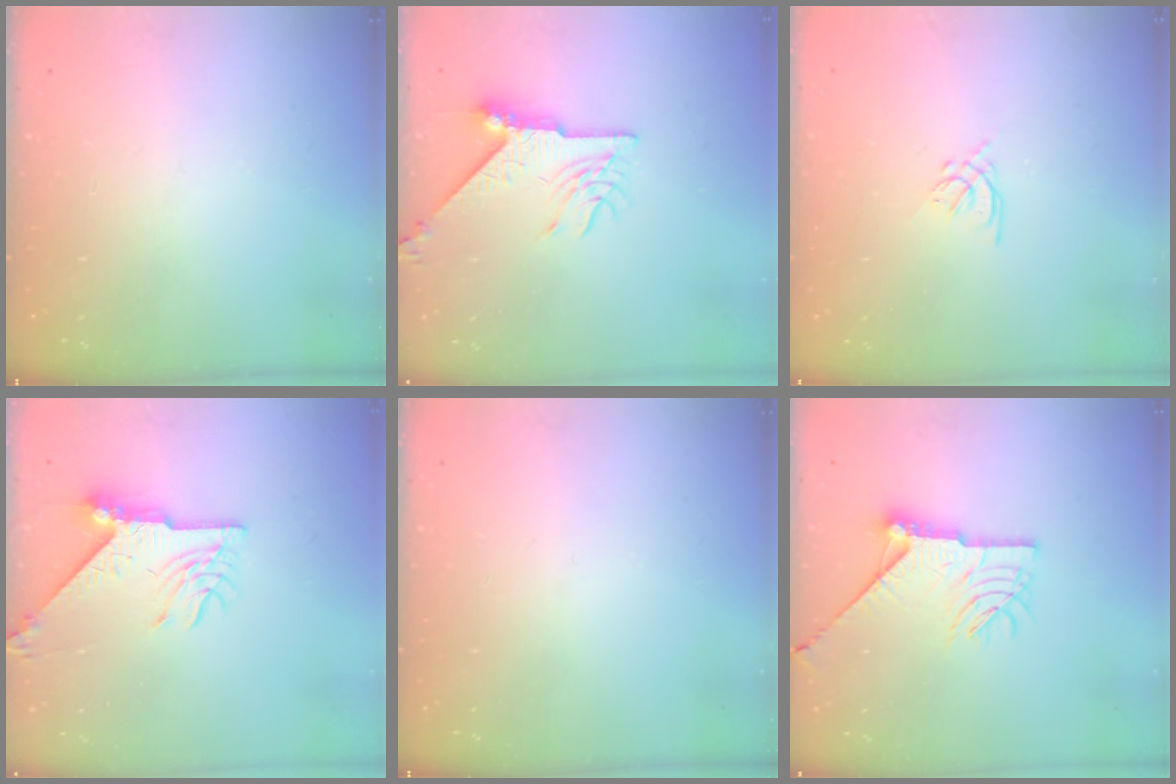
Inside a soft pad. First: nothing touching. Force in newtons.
{"total": 7.7, "press": 7.7, "slide": 1.0}
{"total": 1.3, "press": 1.1, "slide": 0.6}
{"total": 9.9, "press": 9.8, "slide": 1.1}
{"total": 0.0}
{"total": 13.8, "press": 13.8, "slide": 0.6}